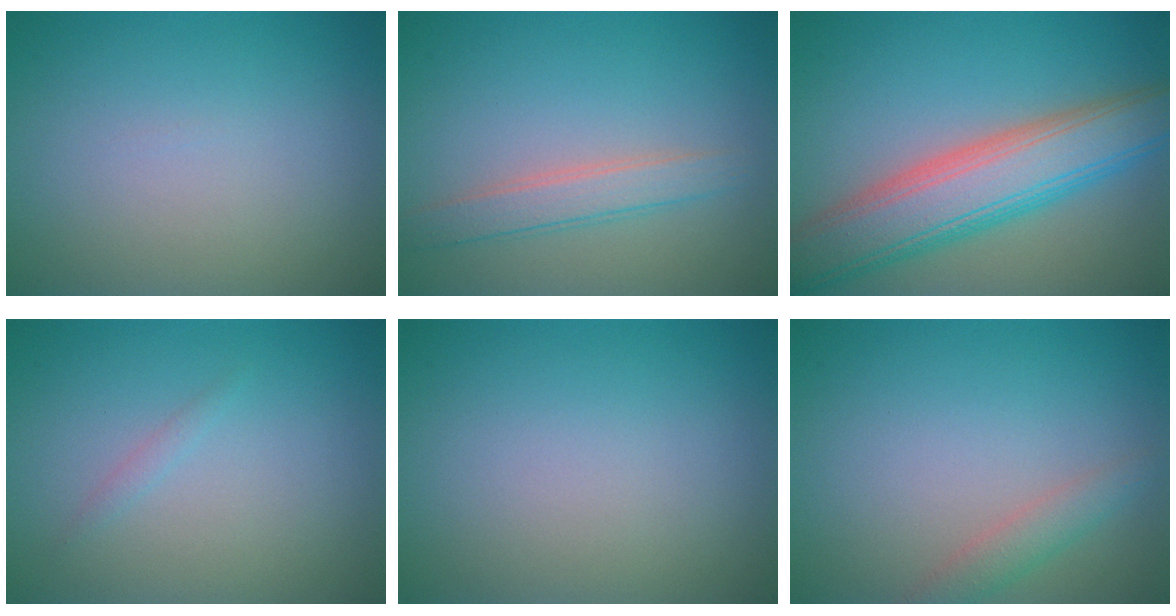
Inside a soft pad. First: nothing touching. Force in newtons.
{"total": 2.5, "press": 2.5, "slide": 0.1}
{"total": 8.5, "press": 8.5, "slide": 0.3}
{"total": 0.6, "press": 0.6, "slide": 0.0}
{"total": 0.0}
{"total": 1.9, "press": 1.9, "slide": 0.0}